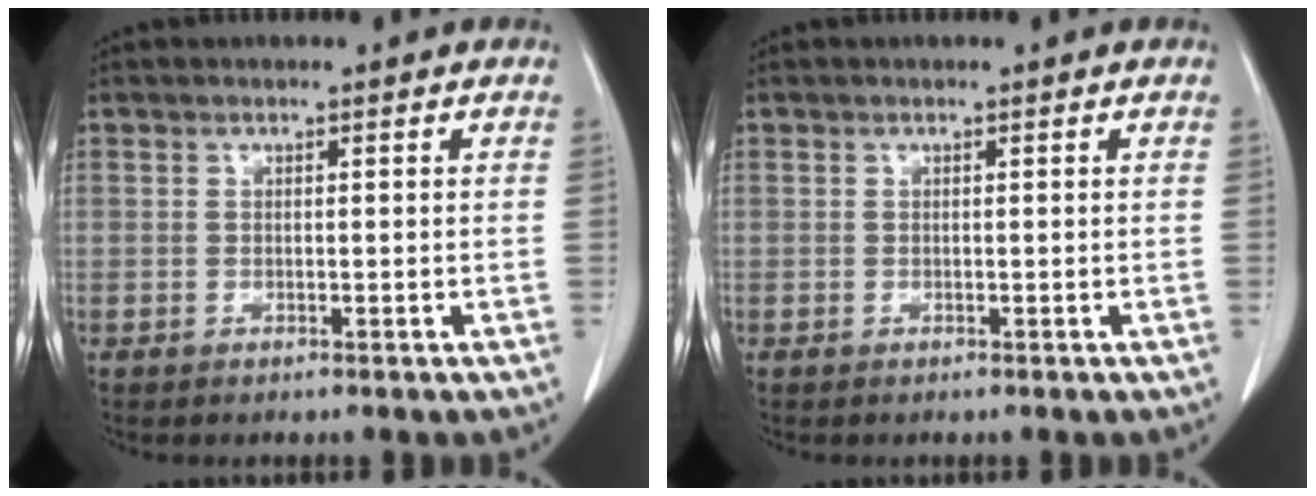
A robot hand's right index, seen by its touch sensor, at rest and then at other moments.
{"total": 0.0}